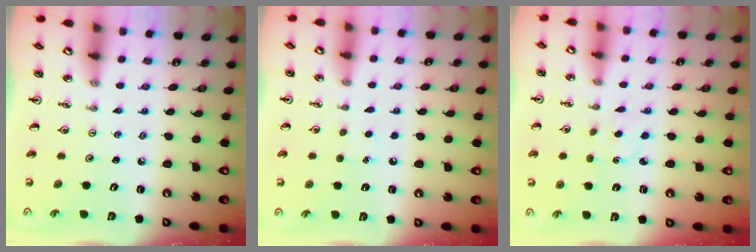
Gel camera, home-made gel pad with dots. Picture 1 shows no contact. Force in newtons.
{"total": 4.7, "press": 4.6, "slide": 0.5}
{"total": 1.7, "press": 1.6, "slide": 0.6}